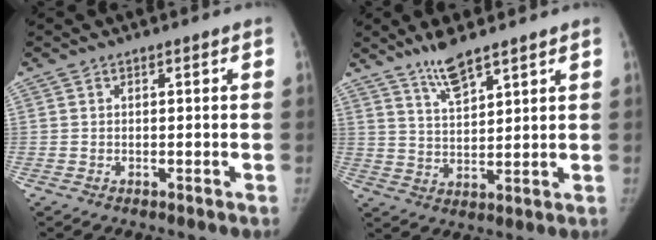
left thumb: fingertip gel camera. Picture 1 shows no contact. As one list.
[{"total": 6.8, "force": [5.3, 1.4, 4.0], "torque": [-0.064, -0.033, 0.104]}]